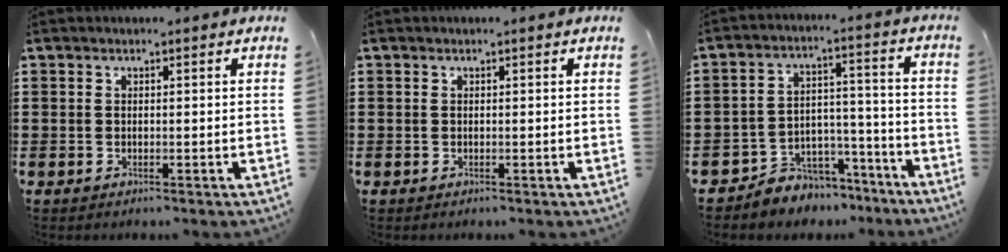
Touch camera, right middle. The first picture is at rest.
{"total": 0.0}
{"total": 5.8, "force": [-5.2, 2.6, -0.2], "torque": [-0.001, 0.021, -0.104]}